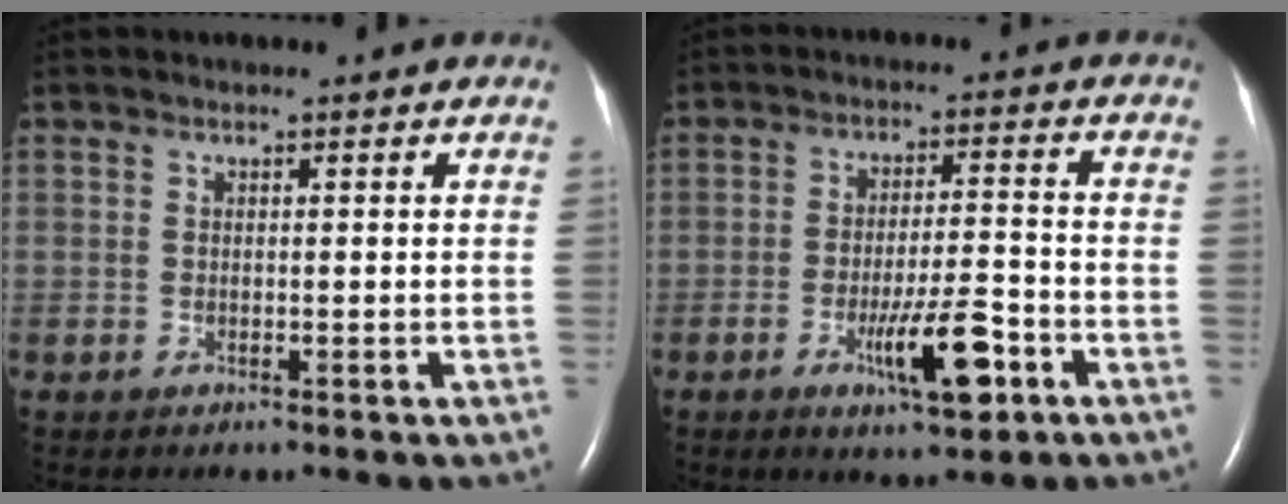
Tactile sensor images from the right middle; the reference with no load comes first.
{"total": 8.4, "force": [-4.0, 1.4, 7.2], "torque": [-0.124, -0.006, -0.061]}